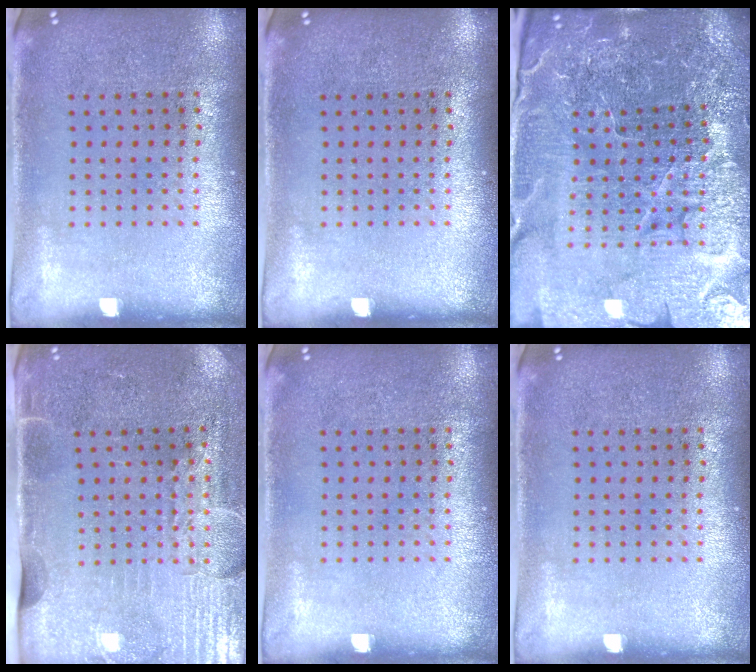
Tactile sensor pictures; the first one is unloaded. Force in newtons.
{"total": 0.0}
{"total": 5.7, "press": 5.3, "slide": 2.1}
{"total": 4.3, "press": 3.6, "slide": 2.3}
{"total": 0.0}
{"total": 0.0}